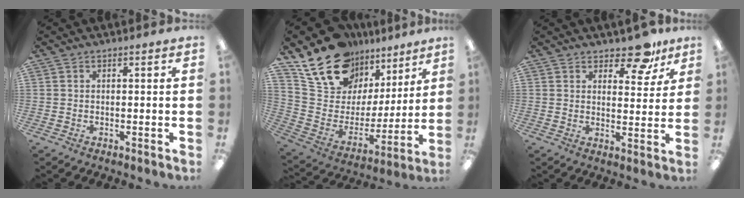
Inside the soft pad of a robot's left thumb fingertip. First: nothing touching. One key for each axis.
{"total": 19.5, "fx": 14.4, "fy": 11.1, "fz": 7.0, "tx": -0.146, "ty": -0.091, "tz": 0.265}
{"total": 9.4, "fx": 7.2, "fy": 4.3, "fz": 4.4, "tx": -0.042, "ty": -0.045, "tz": 0.122}